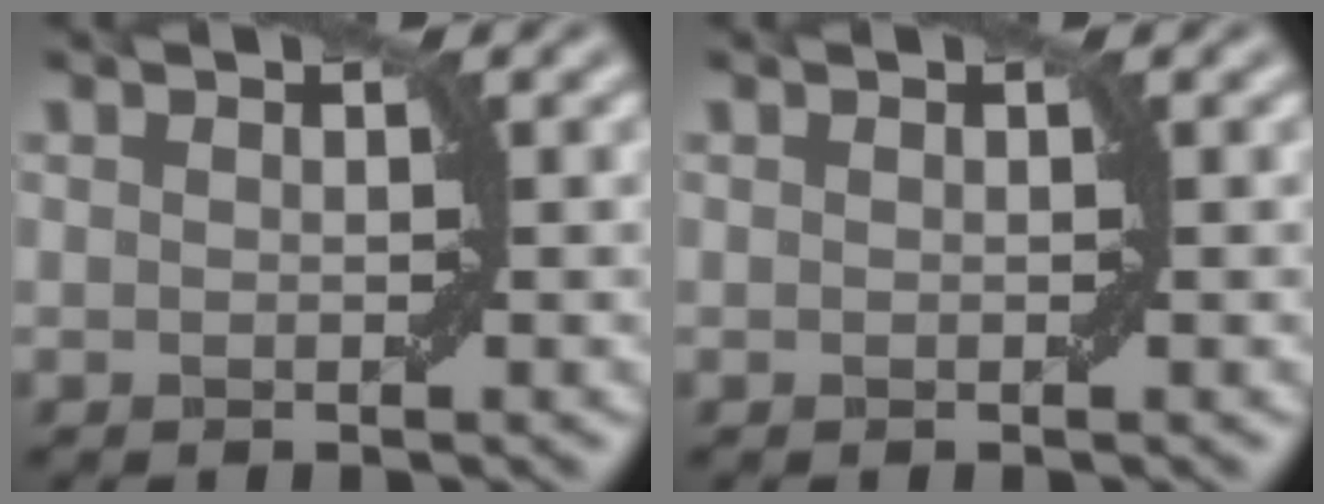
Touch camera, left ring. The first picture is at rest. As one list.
[{"total": 0.0}]